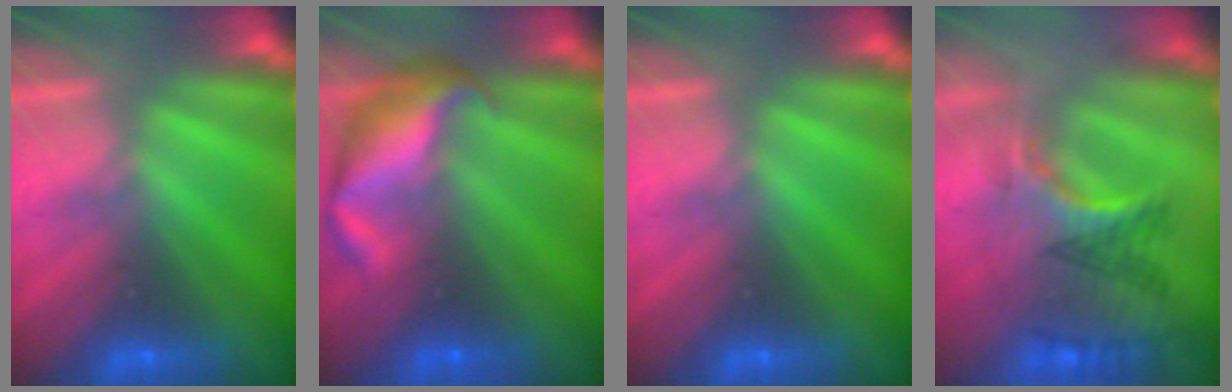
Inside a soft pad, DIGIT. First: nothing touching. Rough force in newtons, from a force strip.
{"total": 7.0}
{"total": 0.0}
{"total": 3.1}